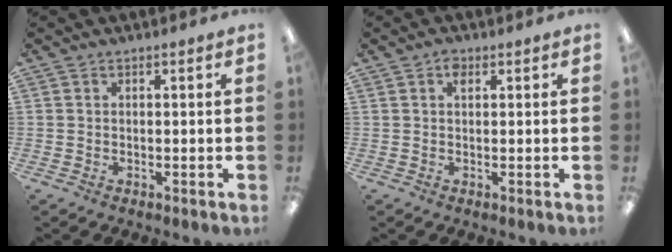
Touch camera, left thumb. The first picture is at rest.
{"total": 1.8, "force": [0.6, 1.0, 1.3], "torque": [-0.019, -0.001, 0.008]}